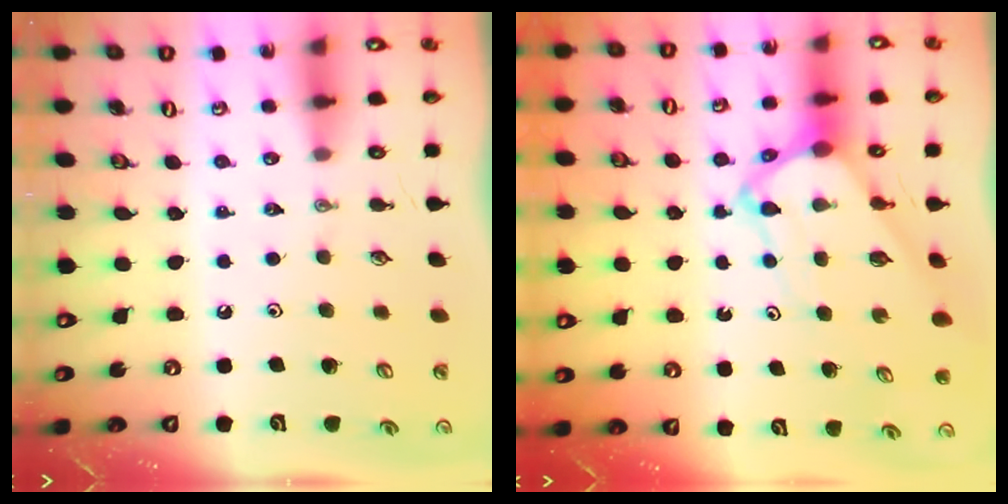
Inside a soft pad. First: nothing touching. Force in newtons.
{"total": 6.7, "press": 6.7, "slide": 0.7}